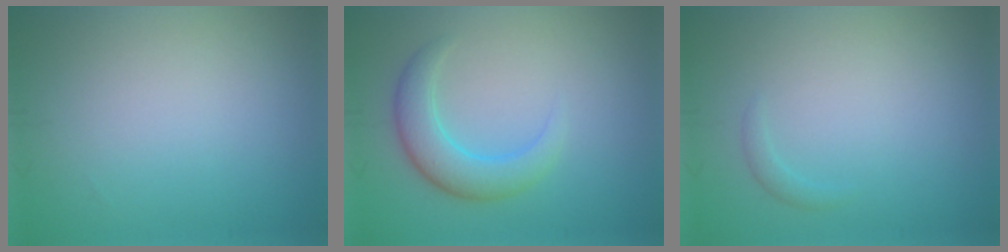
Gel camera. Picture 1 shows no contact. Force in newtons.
{"total": 3.8, "press": 3.8, "slide": 0.1}
{"total": 0.7, "press": 0.7, "slide": 0.1}